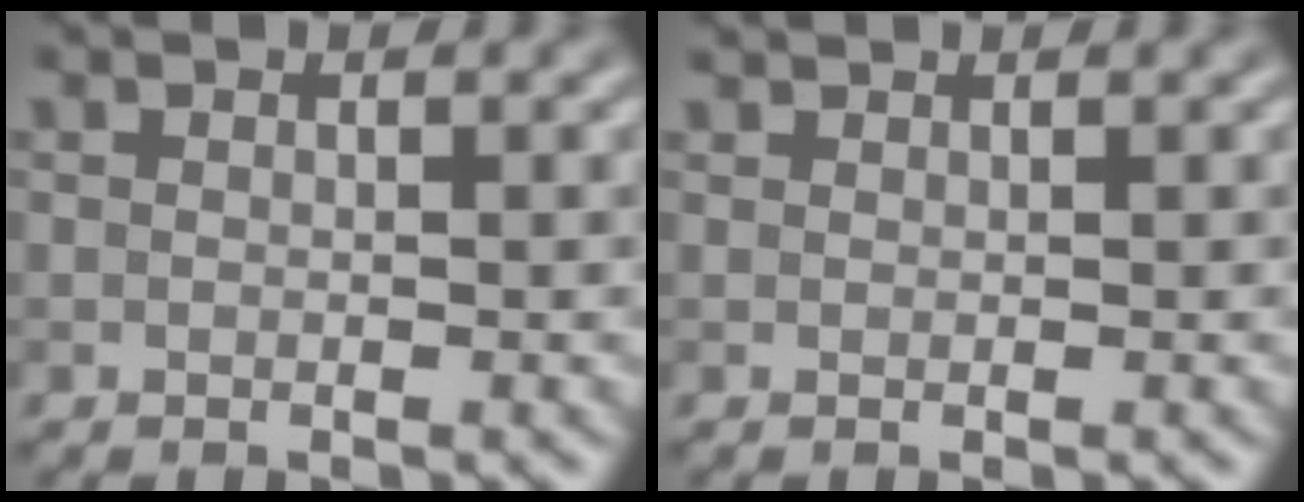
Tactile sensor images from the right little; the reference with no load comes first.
{"total": 0.9, "force": [0.9, 0.1, 0.1], "torque": [-0.003, 0.002, 0.020]}